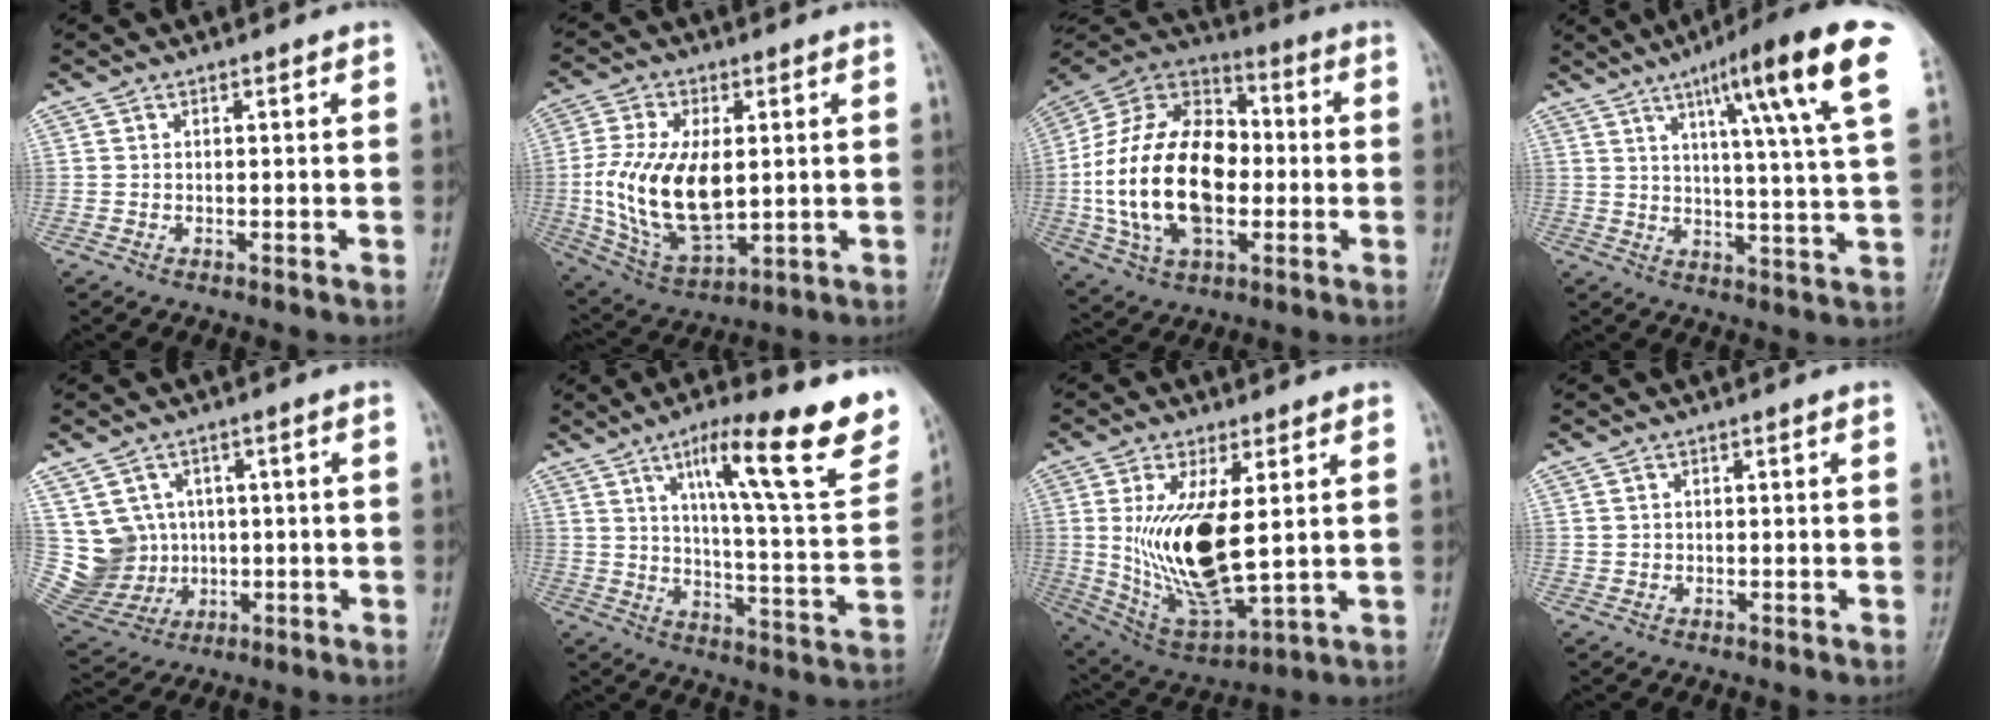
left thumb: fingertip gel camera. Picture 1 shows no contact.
{"total": 17.3, "force": [0.4, 9.5, 14.4], "torque": [-0.274, -0.011, 0.022]}
{"total": 24.8, "force": [-2.2, 15.8, 19.0], "torque": [-0.345, 0.021, -0.034]}
{"total": 18.2, "force": [8.8, 1.7, 15.8], "torque": [-0.219, -0.024, 0.120]}
{"total": 10.2, "force": [1.7, 9.8, 2.5], "torque": [-0.023, 0.016, 0.055]}
{"total": 23.1, "force": [12.8, 4.5, 18.7], "torque": [-0.236, -0.043, 0.191]}
{"total": 16.7, "force": [1.9, 6.9, 15.1], "torque": [-0.280, -0.024, 0.056]}
{"total": 1.1, "force": [0.2, 1.1, 0.2], "torque": [0.004, 0.002, 0.003]}